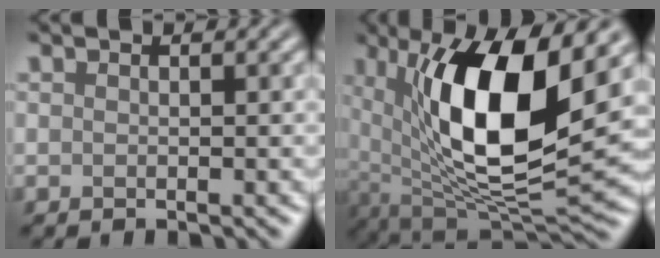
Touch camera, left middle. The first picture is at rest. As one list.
[{"total": 13.1, "force": [3.4, 4.8, 11.7], "torque": [-0.198, -0.010, 0.062]}]